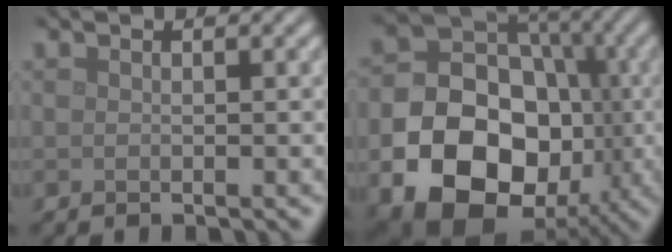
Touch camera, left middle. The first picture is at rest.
{"total": 18.5, "force": [-5.3, 15.0, 9.5], "torque": [-0.149, -0.048, -0.110]}